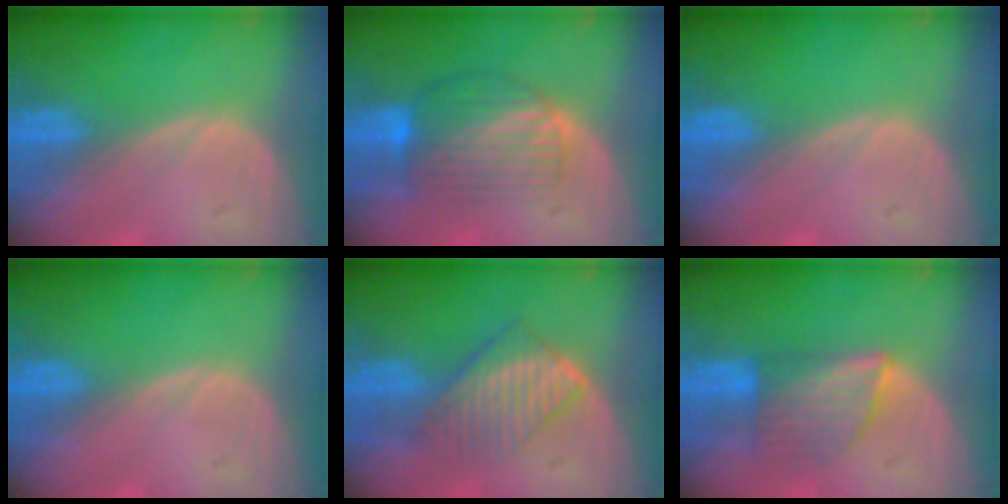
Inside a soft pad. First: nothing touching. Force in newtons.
{"total": 7.9, "press": 7.1, "slide": 3.5}
{"total": 0.0}
{"total": 0.0}
{"total": 6.5, "press": 6.3, "slide": 1.7}
{"total": 6.1, "press": 6.1, "slide": 0.3}